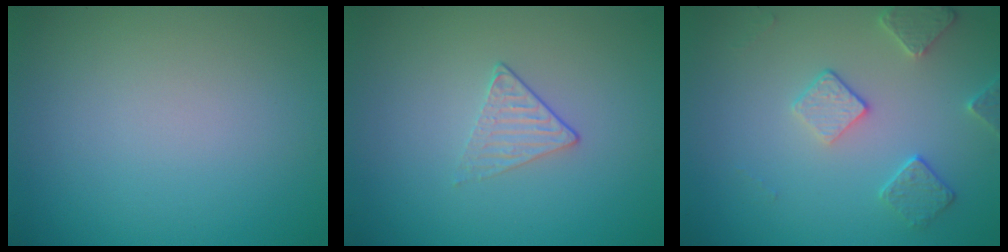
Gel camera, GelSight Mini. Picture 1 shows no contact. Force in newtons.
{"total": 1.3, "press": 0.9, "slide": 0.9}
{"total": 2.9, "press": 2.8, "slide": 0.9}